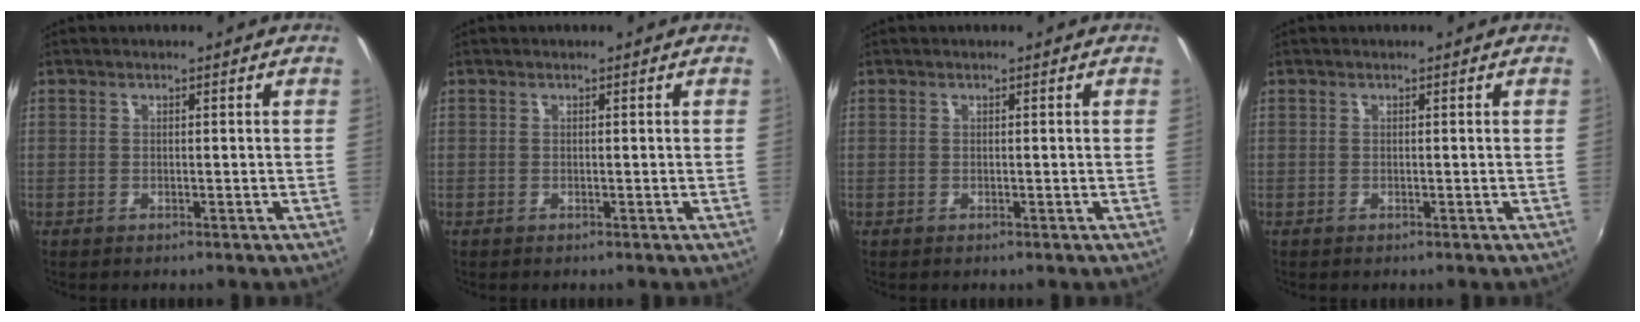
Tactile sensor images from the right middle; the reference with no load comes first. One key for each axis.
{"total": 0.0}
{"total": 0.0}
{"total": 0.0}